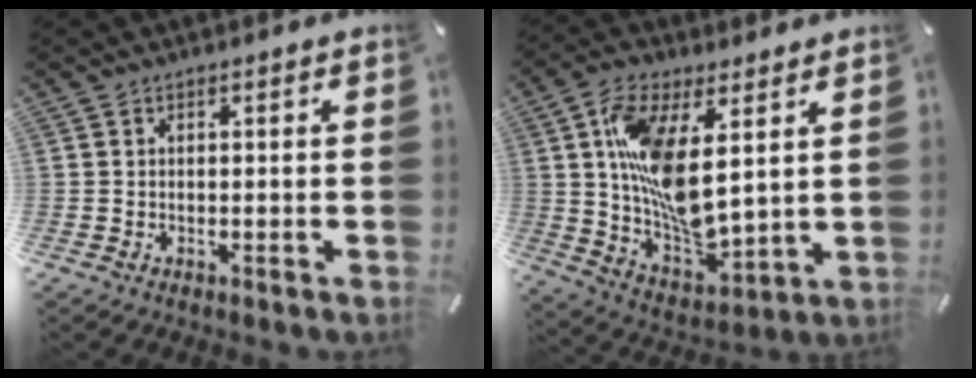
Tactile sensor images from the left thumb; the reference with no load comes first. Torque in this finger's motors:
{"motor_torque": [2.52, 2.49, 1.94, -0.83, 0.69]}